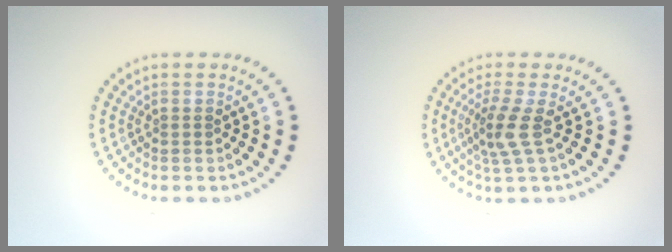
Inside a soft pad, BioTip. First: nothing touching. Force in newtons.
{"total": 2.8, "press": 2.1, "slide": 1.8}